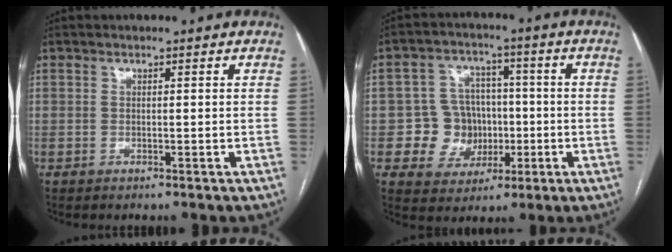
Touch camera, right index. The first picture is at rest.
{"total": 8.5, "force": [-1.2, 8.0, 2.4], "torque": [-0.036, 0.030, -0.010]}